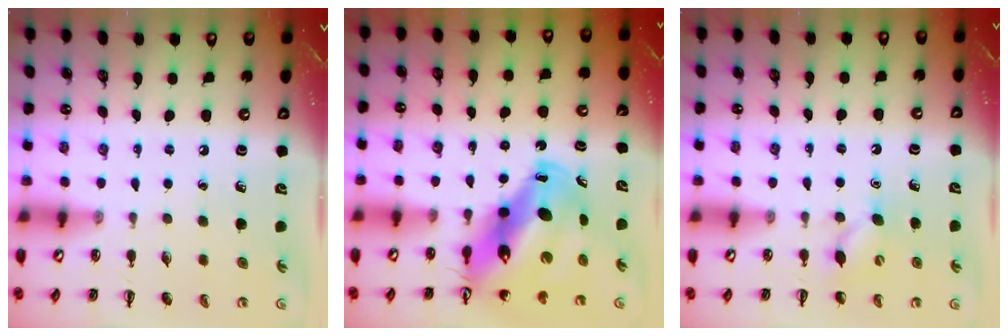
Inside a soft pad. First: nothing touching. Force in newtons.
{"total": 16.7, "press": 15.9, "slide": 5.1}
{"total": 4.9, "press": 4.7, "slide": 1.3}